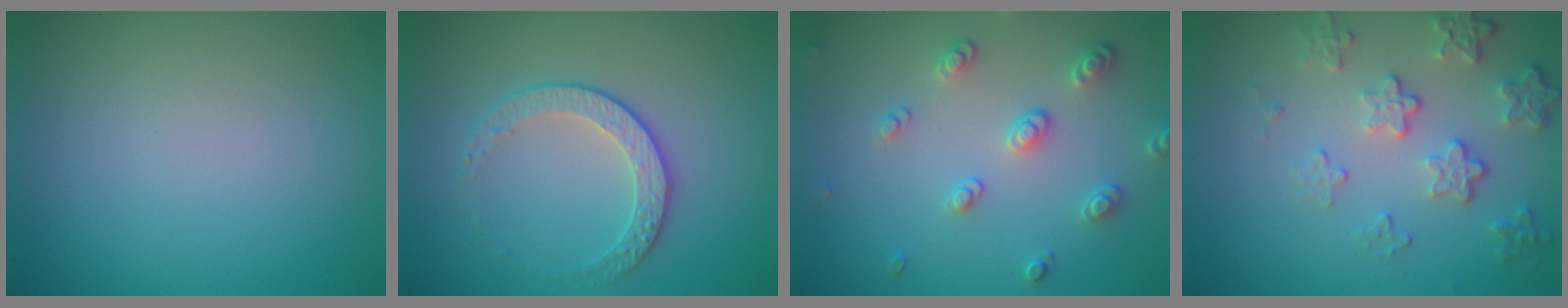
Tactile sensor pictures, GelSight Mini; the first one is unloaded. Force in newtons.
{"total": 2.4, "press": 1.9, "slide": 1.5}
{"total": 2.5, "press": 2.5, "slide": 0.4}
{"total": 4.2, "press": 3.2, "slide": 2.8}